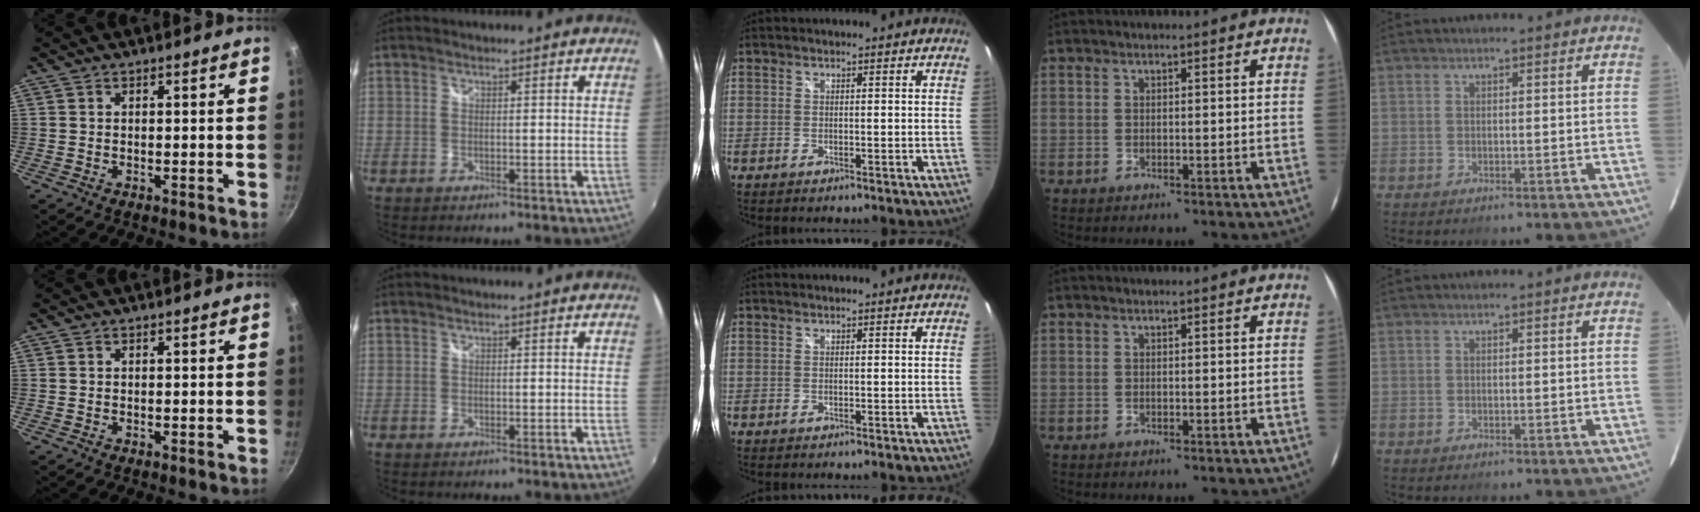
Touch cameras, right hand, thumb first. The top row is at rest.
{}